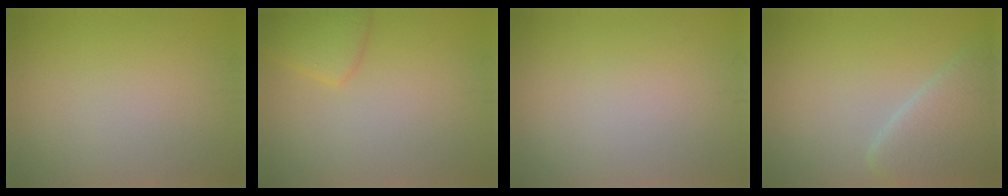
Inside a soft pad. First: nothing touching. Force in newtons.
{"total": 2.6, "press": 2.6, "slide": 0.2}
{"total": 0.0}
{"total": 5.6, "press": 5.6, "slide": 0.5}